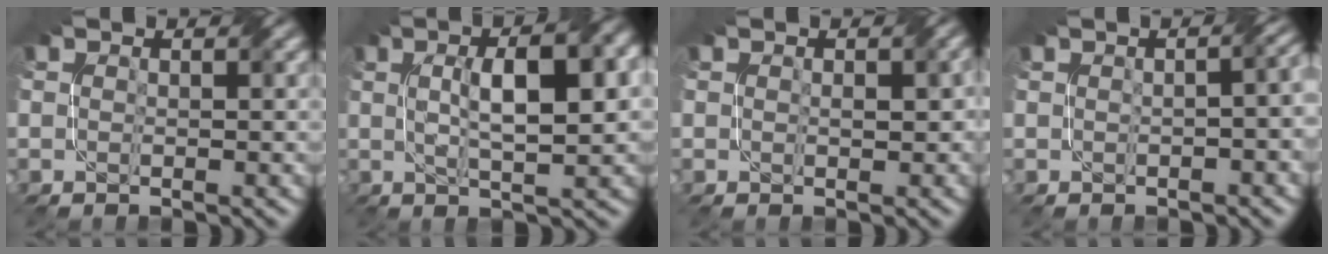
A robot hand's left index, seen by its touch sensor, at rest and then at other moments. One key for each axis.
{"total": 7.8, "fx": 1.7, "fy": 2.2, "fz": 7.3, "tx": -0.104, "ty": 0.020, "tz": 0.031}
{"total": 1.7, "fx": 0.1, "fy": 1.1, "fz": 1.3, "tx": -0.015, "ty": 0.001, "tz": 0.012}
{"total": 4.9, "fx": -0.2, "fy": 2.6, "fz": 4.2, "tx": -0.023, "ty": 0.011, "tz": -0.001}